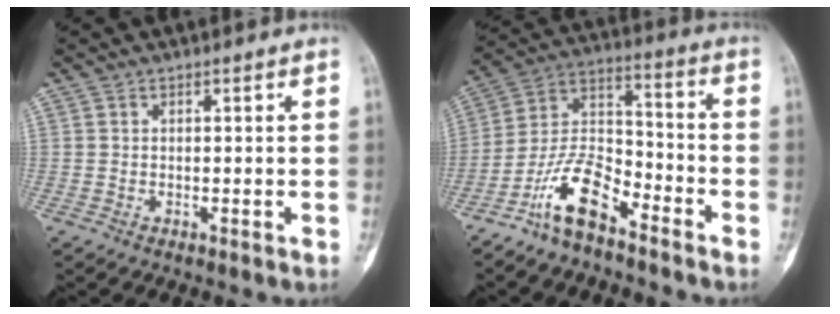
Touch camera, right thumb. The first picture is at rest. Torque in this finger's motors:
{"motor_torque": [0.14, 0.16, 0.83, -0.75, 0.09]}